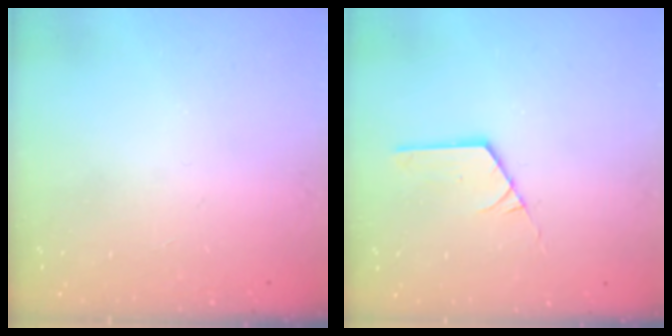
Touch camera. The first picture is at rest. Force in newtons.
{"total": 2.4, "press": 2.3, "slide": 0.3}